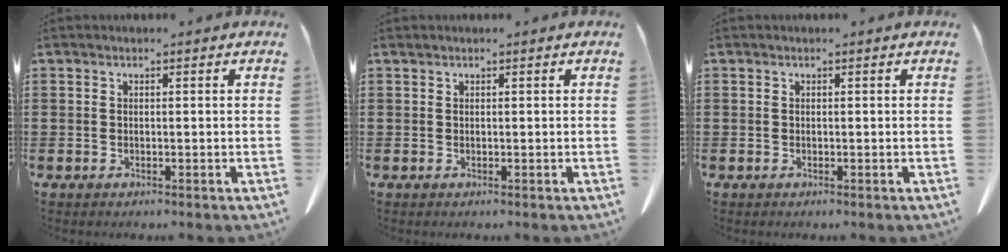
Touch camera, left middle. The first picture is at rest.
{"total": 0.0}
{"total": 0.0}